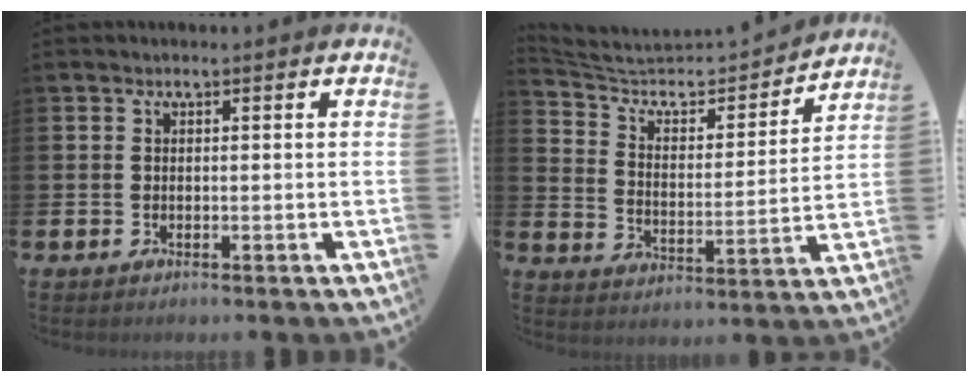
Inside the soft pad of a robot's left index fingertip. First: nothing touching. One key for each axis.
{"total": 6.4, "fx": 5.6, "fy": 2.2, "fz": 2.3, "tx": -0.079, "ty": -0.039, "tz": 0.089}